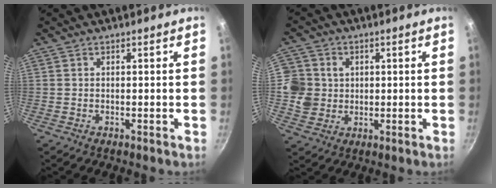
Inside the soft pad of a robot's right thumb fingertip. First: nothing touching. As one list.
[{"total": 7.8, "force": [0.8, 7.4, 2.3], "torque": [-0.010, 0.000, 0.010]}]